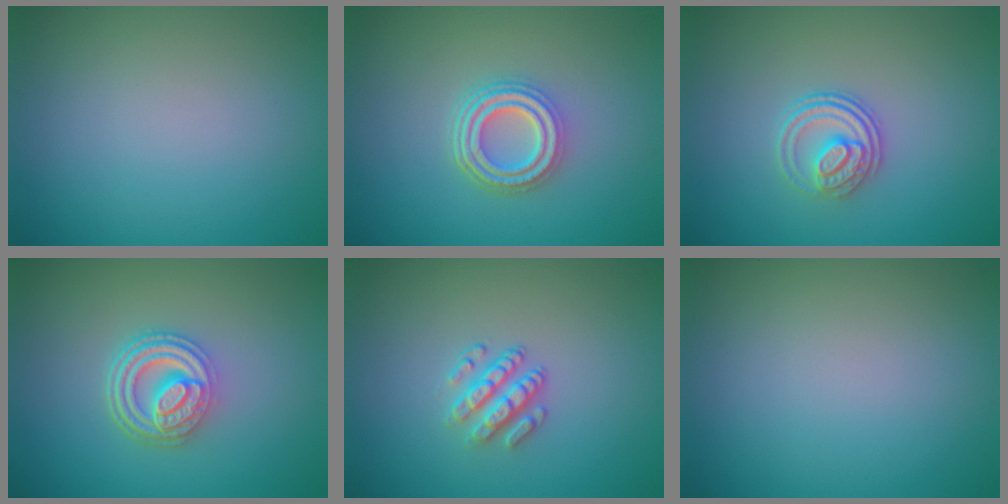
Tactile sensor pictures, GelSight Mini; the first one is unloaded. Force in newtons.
{"total": 4.6, "press": 3.3, "slide": 3.2}
{"total": 2.9, "press": 2.4, "slide": 1.6}
{"total": 4.8, "press": 3.7, "slide": 3.1}
{"total": 2.3, "press": 1.9, "slide": 1.4}
{"total": 0.0}